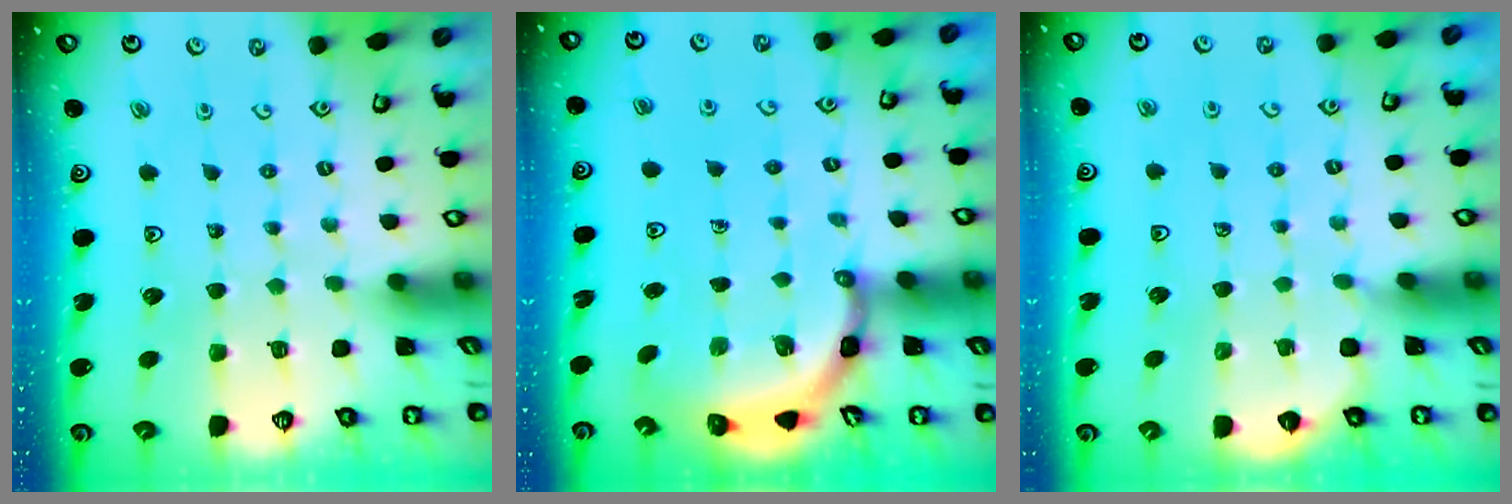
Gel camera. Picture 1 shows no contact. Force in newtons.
{"total": 4.0, "press": 3.9, "slide": 0.9}
{"total": 2.3, "press": 2.3, "slide": 0.1}